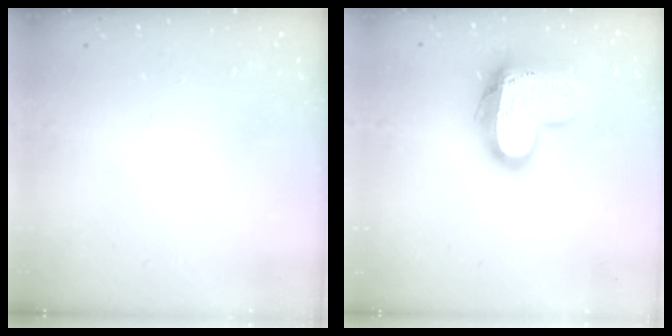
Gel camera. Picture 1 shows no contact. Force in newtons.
{"total": 16.3, "press": 16.3, "slide": 1.0}